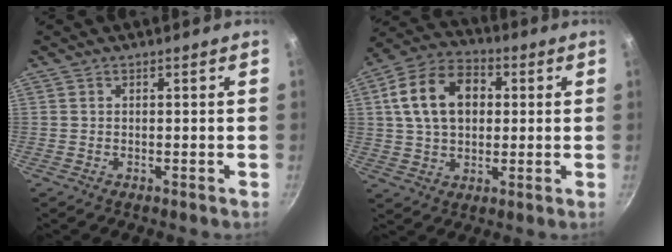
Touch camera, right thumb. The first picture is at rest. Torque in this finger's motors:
{"motor_torque": [0.37, 0.90, 0.85, -0.34, 0.28]}